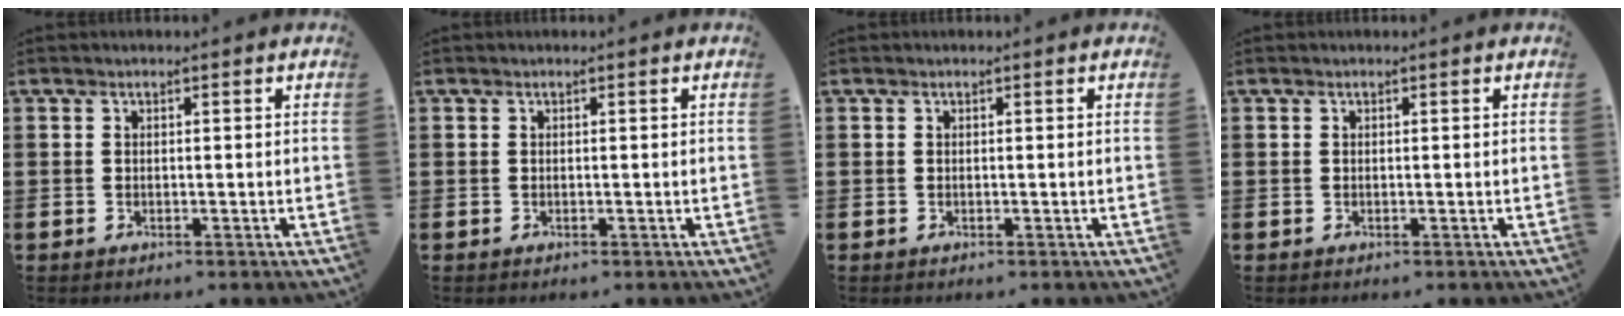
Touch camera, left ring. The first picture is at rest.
{"total": 0.0}
{"total": 0.0}
{"total": 0.0}